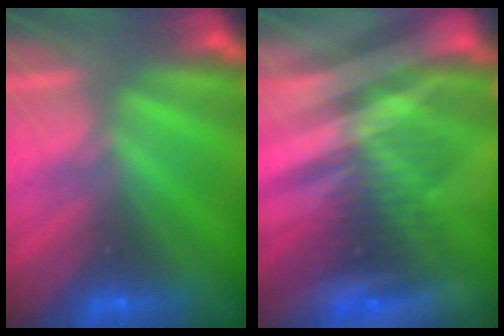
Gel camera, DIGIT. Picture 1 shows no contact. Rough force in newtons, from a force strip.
{"total": 3.1}